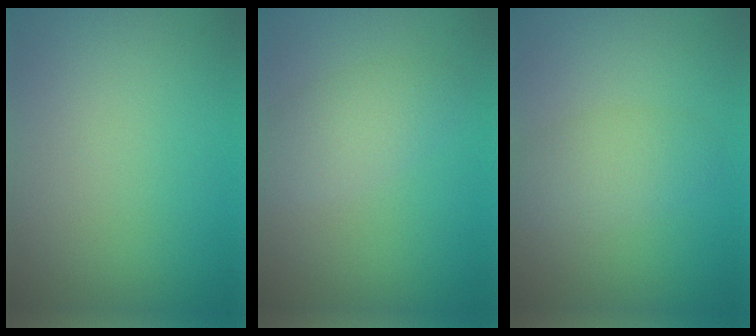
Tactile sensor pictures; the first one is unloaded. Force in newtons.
{"total": 2.9, "press": 2.9, "slide": 0.2}
{"total": 3.0, "press": 3.0, "slide": 0.2}